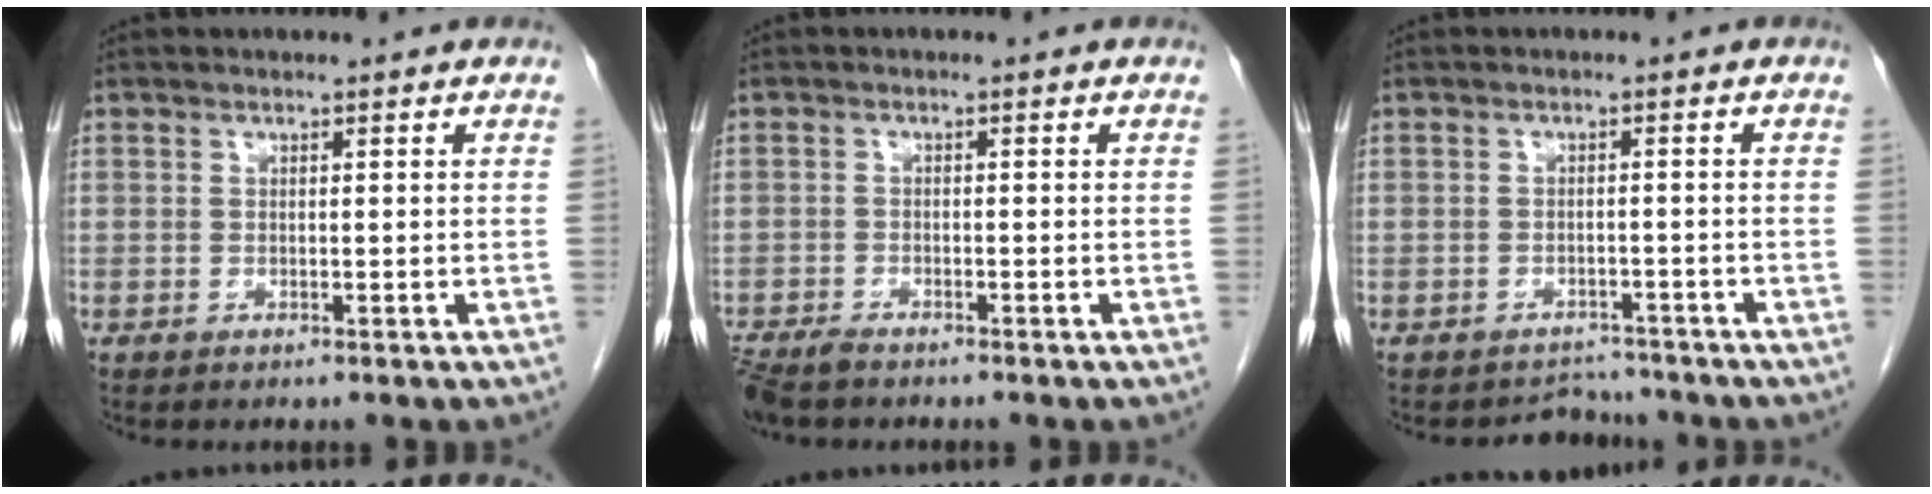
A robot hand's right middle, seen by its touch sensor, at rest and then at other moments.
{"total": 4.2, "force": [-3.6, 1.1, 1.9], "torque": [-0.034, -0.010, -0.064]}
{"total": 3.0, "force": [-2.8, 0.9, -0.8], "torque": [0.004, 0.004, -0.038]}